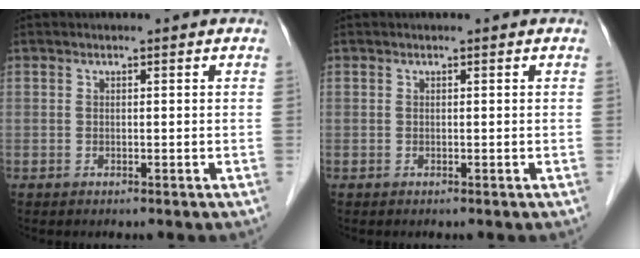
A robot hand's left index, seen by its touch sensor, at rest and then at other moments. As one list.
[{"total": 0.0}]